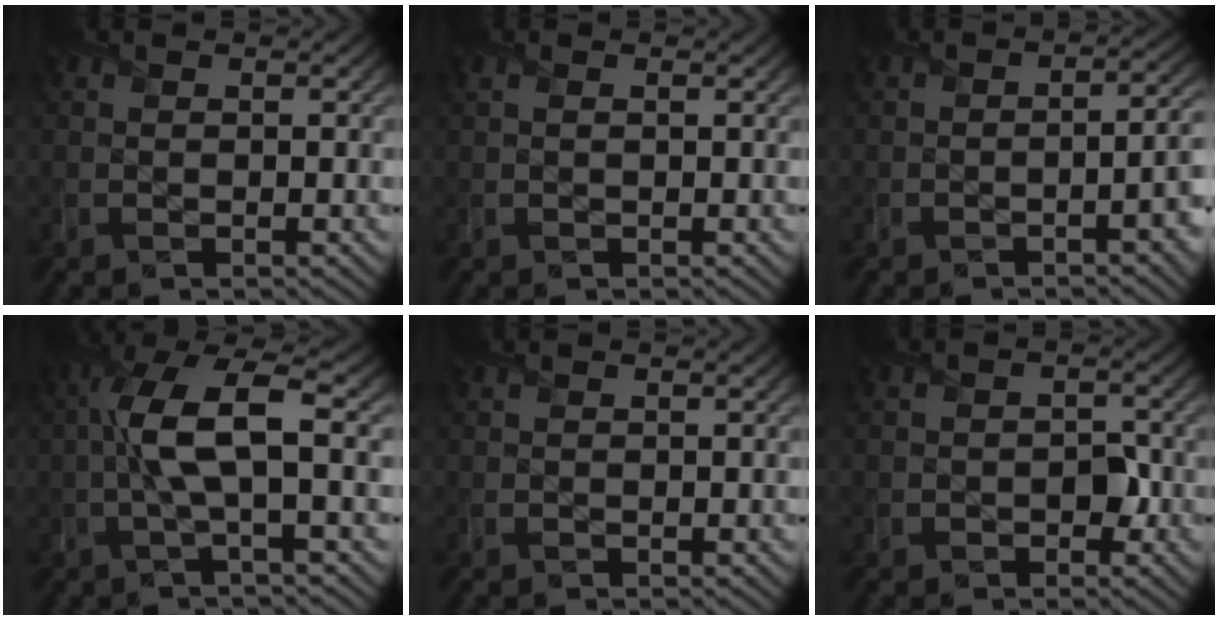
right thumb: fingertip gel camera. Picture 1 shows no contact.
{"total": 0.5, "force": [0.2, 0.0, 0.5], "torque": [-0.010, 0.005, 0.004]}
{"total": 4.4, "force": [-1.7, 1.6, 3.7], "torque": [-0.040, 0.001, -0.024]}
{"total": 8.5, "force": [0.1, 2.1, 8.3], "torque": [-0.168, 0.019, -0.004]}
{"total": 0.0}
{"total": 2.3, "force": [-0.9, 1.7, 1.2], "torque": [-0.016, -0.002, -0.013]}